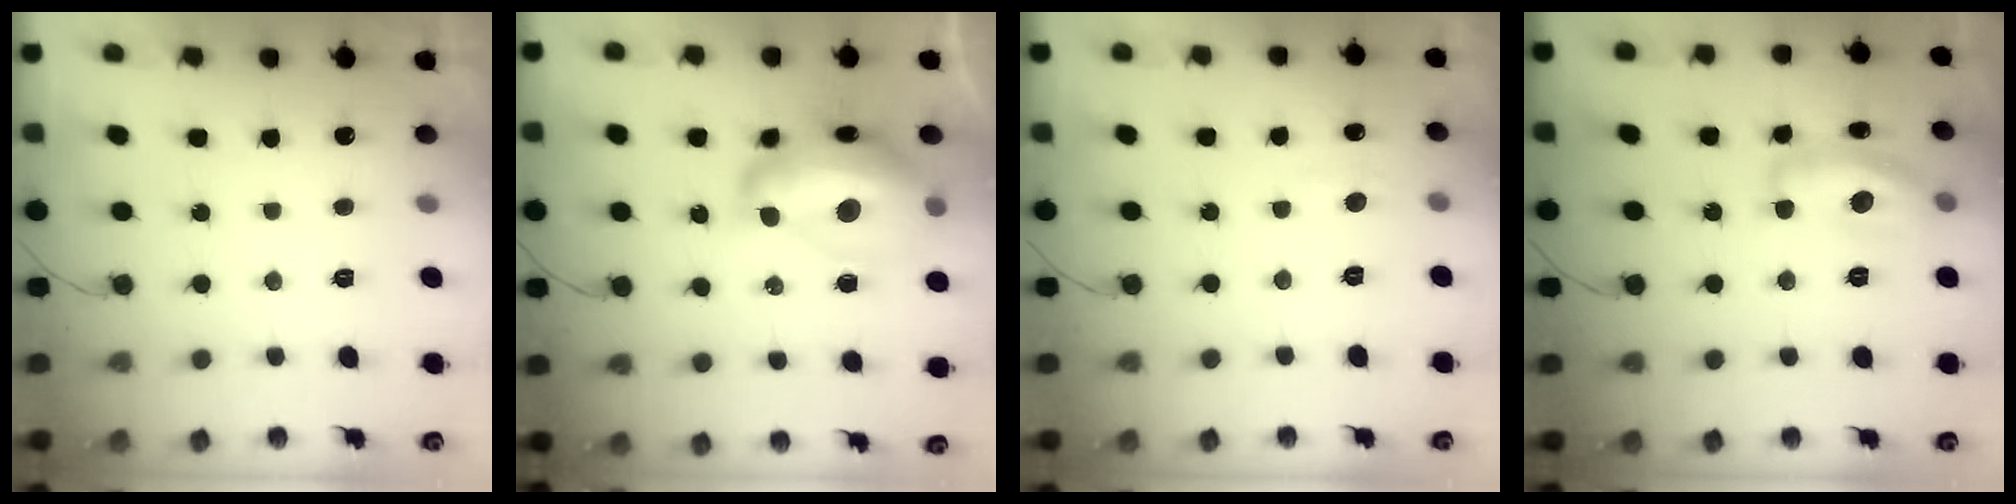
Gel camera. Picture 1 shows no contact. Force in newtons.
{"total": 18.9, "press": 18.8, "slide": 1.6}
{"total": 3.7, "press": 3.6, "slide": 0.6}
{"total": 14.5, "press": 14.5, "slide": 0.8}